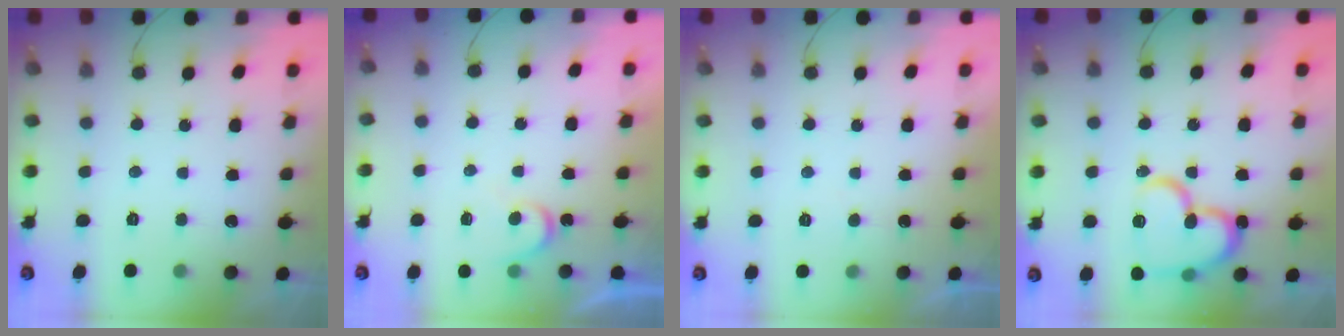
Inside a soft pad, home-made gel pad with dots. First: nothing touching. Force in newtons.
{"total": 4.5, "press": 4.5, "slide": 0.4}
{"total": 3.8, "press": 3.8, "slide": 0.3}
{"total": 18.0, "press": 18.0, "slide": 1.6}